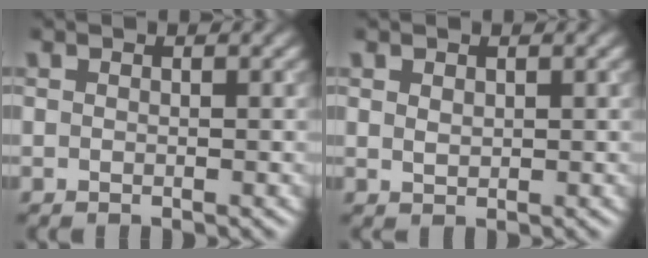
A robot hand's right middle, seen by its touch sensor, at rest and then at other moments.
{"total": 0.9, "force": [0.5, 0.6, 0.5], "torque": [-0.010, -0.002, 0.012]}